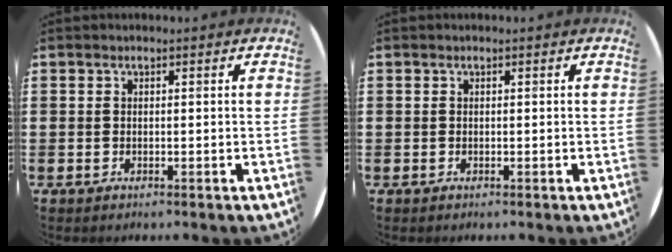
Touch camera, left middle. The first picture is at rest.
{"total": 0.0}